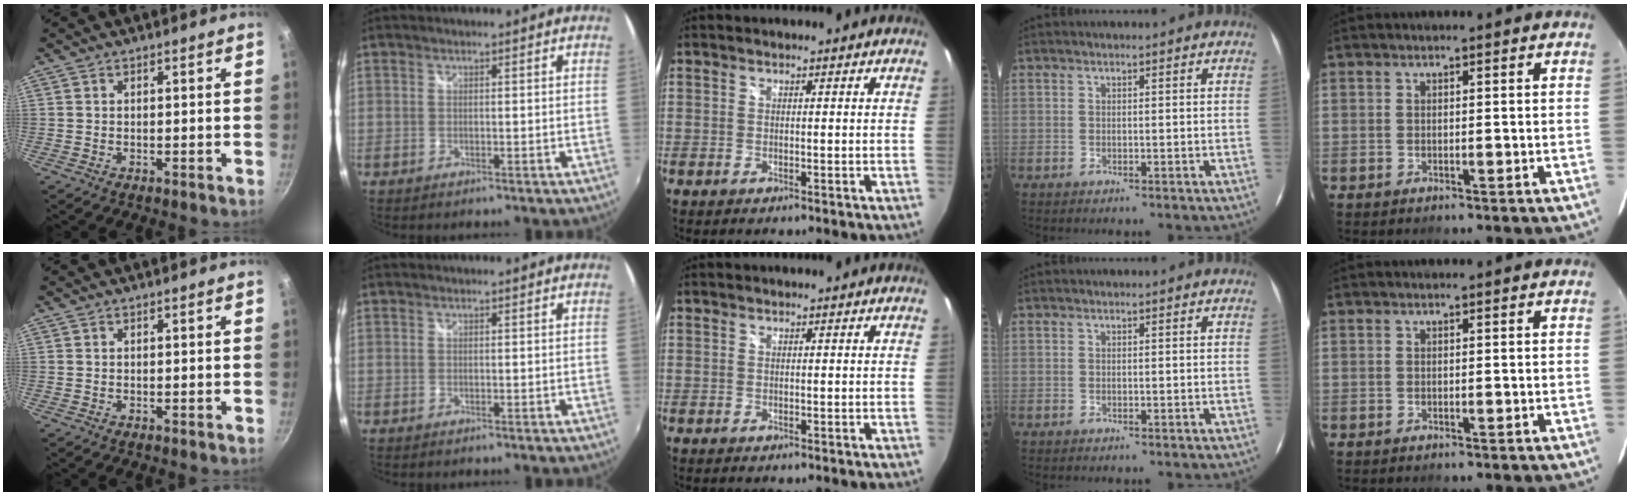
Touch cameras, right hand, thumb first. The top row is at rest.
{}